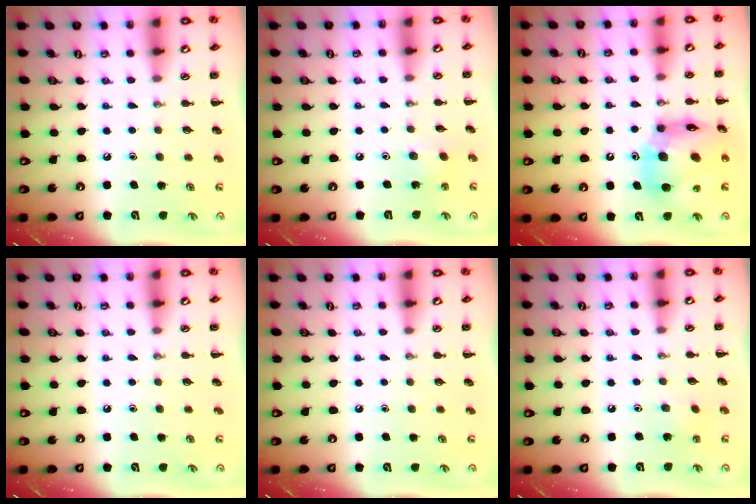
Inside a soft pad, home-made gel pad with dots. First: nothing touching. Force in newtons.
{"total": 2.9, "press": 2.8, "slide": 0.6}
{"total": 16.2, "press": 15.4, "slide": 4.8}
{"total": 0.0}
{"total": 0.0}
{"total": 2.4, "press": 2.4, "slide": 0.4}